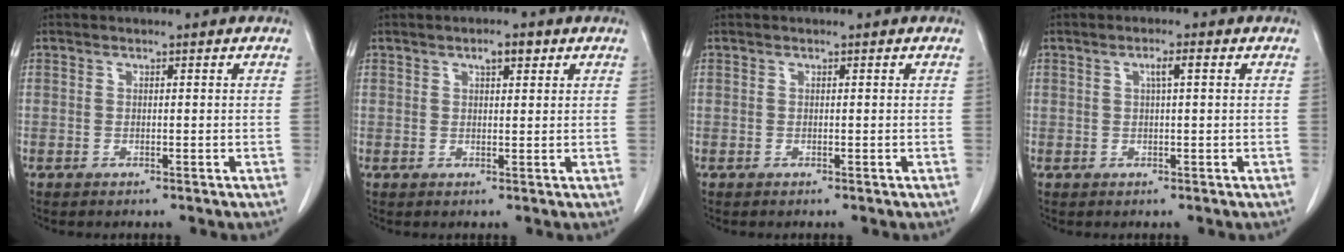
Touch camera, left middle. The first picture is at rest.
{"total": 2.3, "force": [1.3, 0.8, 1.7], "torque": [-0.030, 0.005, 0.020]}
{"total": 0.0}
{"total": 1.8, "force": [0.5, 0.1, 1.7], "torque": [-0.028, 0.003, 0.008]}